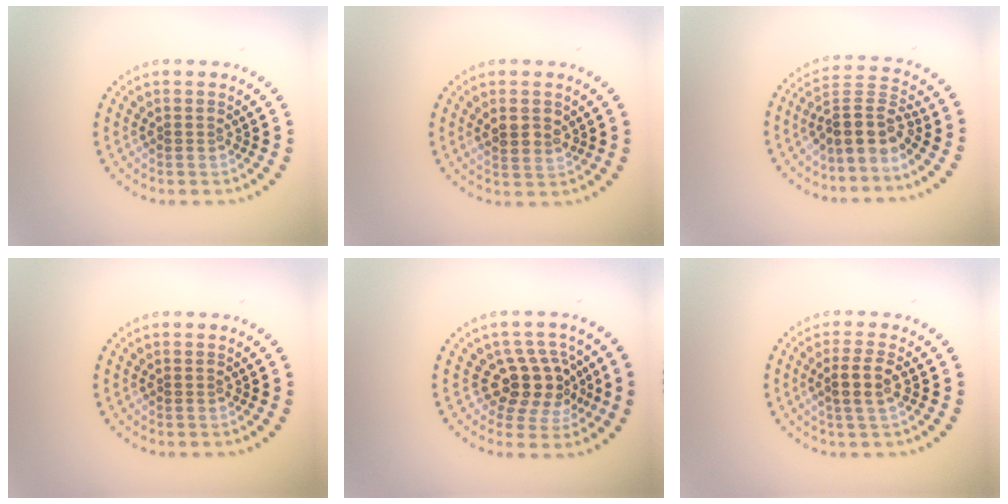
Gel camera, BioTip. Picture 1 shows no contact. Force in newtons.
{"total": 2.3, "press": 2.1, "slide": 0.8}
{"total": 4.1, "press": 3.2, "slide": 2.5}
{"total": 0.0}
{"total": 4.2, "press": 3.6, "slide": 2.1}
{"total": 2.5, "press": 2.1, "slide": 1.2}